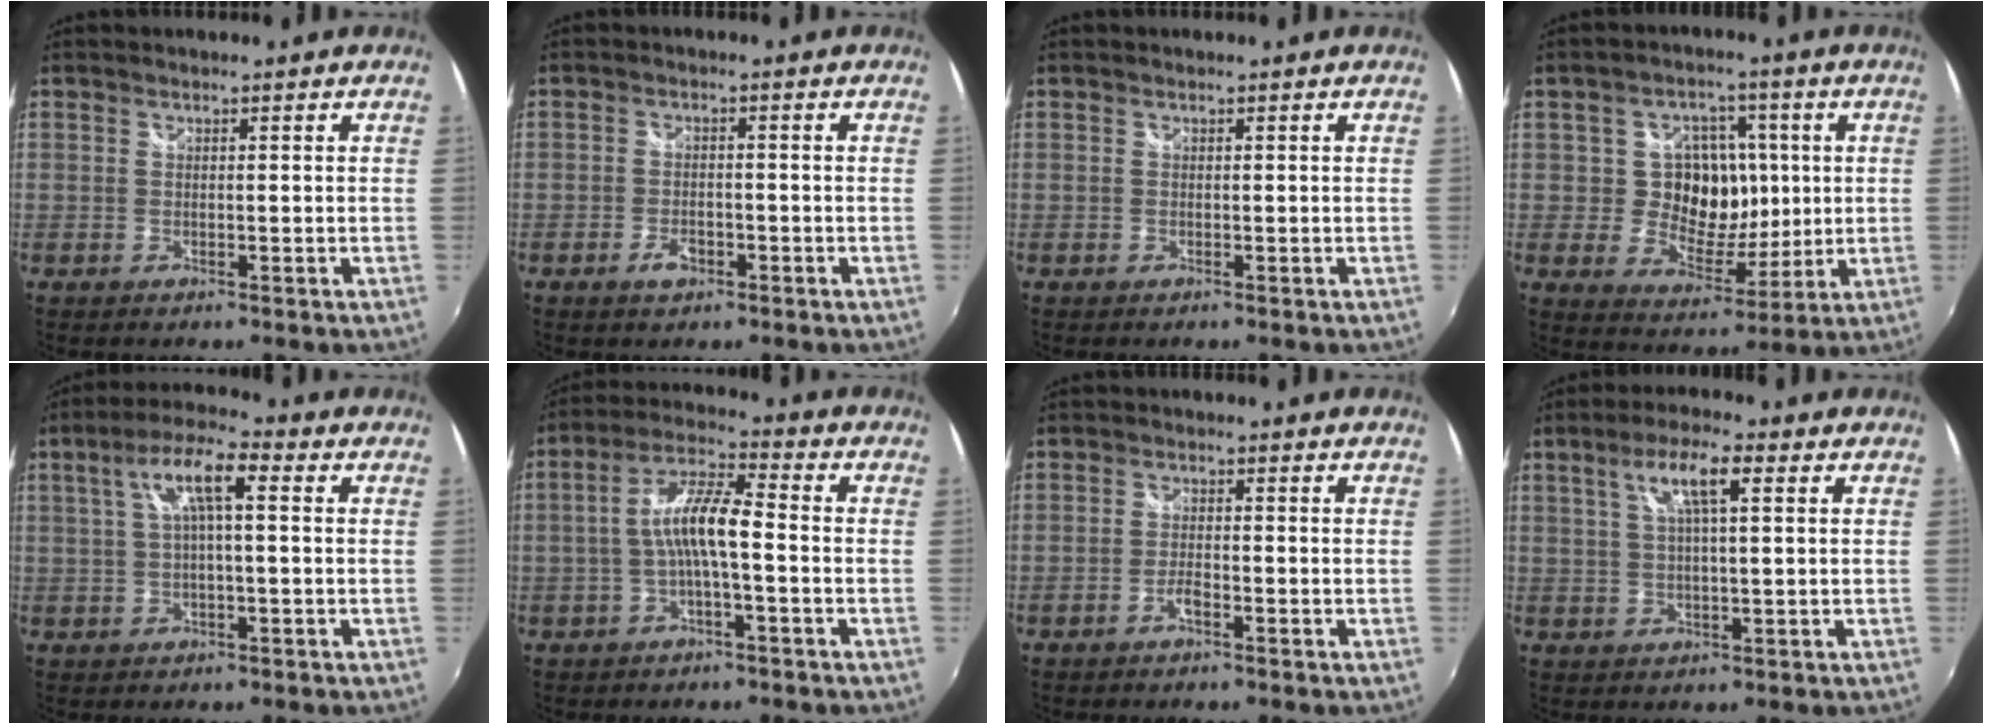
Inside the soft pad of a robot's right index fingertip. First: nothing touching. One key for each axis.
{"total": 3.2, "fx": -1.9, "fy": 1.8, "fz": 1.8, "tx": -0.039, "ty": -0.002, "tz": -0.035}
{"total": 0.0}
{"total": 10.6, "fx": 0.8, "fy": 8.9, "fz": 5.7, "tx": -0.107, "ty": 0.001, "tz": 0.019}
{"total": 7.9, "fx": 1.6, "fy": 1.7, "fz": 7.5, "tx": -0.139, "ty": 0.018, "tz": 0.031}
{"total": 8.2, "fx": -1.8, "fy": 1.4, "fz": 7.9, "tx": -0.169, "ty": 0.016, "tz": -0.033}
{"total": 1.9, "fx": -1.4, "fy": 0.5, "fz": 1.2, "tx": -0.034, "ty": 0.002, "tz": -0.030}
{"total": 7.1, "fx": 2.6, "fy": 1.3, "fz": 6.5, "tx": -0.122, "ty": 0.010, "tz": 0.048}